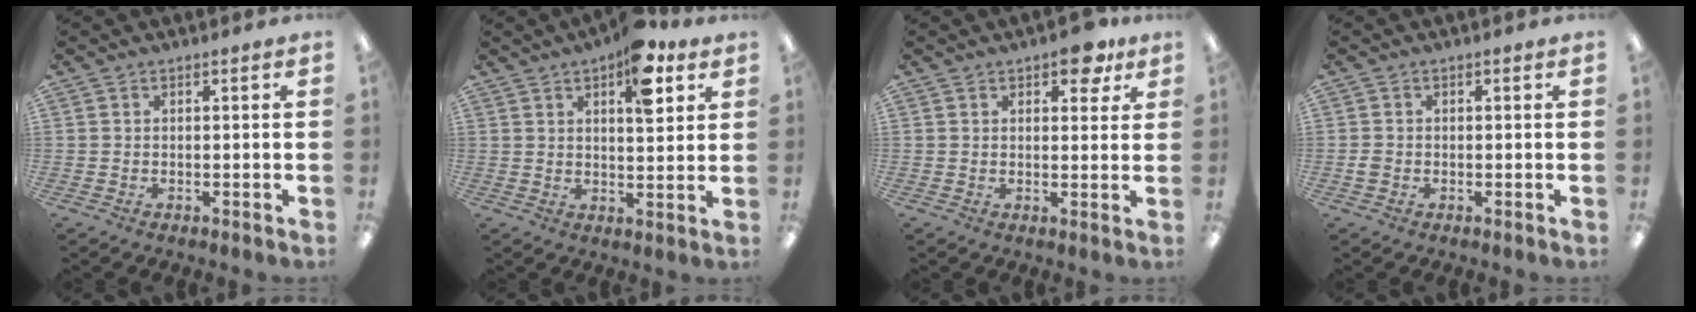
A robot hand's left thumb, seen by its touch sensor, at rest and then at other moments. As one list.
[{"total": 11.0, "force": [6.1, 4.5, 7.9], "torque": [-0.102, -0.023, 0.098]}, {"total": 6.3, "force": [4.0, 3.0, 3.8], "torque": [-0.036, -0.015, 0.062]}, {"total": 1.4, "force": [-0.3, 1.2, 0.7], "torque": [-0.012, 0.004, -0.007]}]